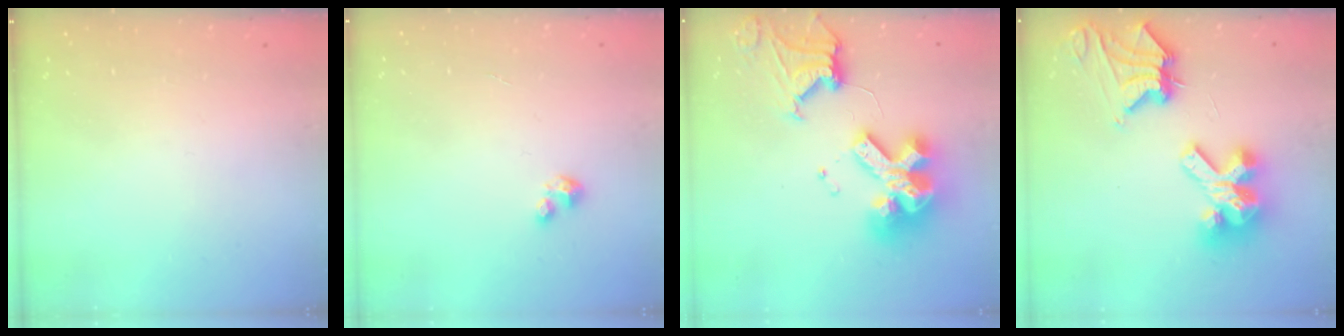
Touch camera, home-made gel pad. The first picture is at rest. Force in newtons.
{"total": 2.0, "press": 2.0, "slide": 0.2}
{"total": 21.2, "press": 21.1, "slide": 2.3}
{"total": 14.5, "press": 14.3, "slide": 1.8}